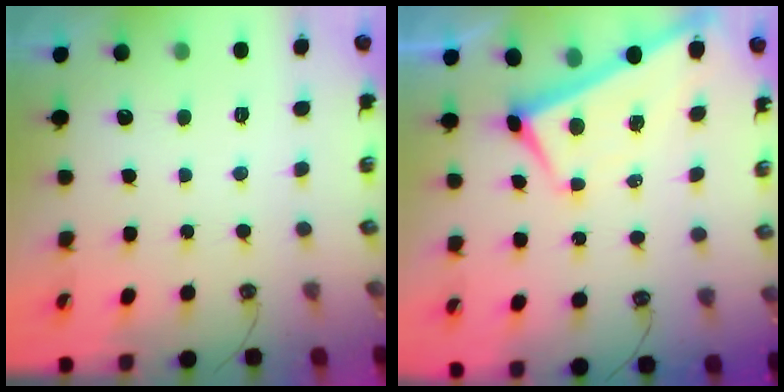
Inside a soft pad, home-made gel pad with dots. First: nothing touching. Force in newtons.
{"total": 2.6, "press": 2.5, "slide": 0.4}